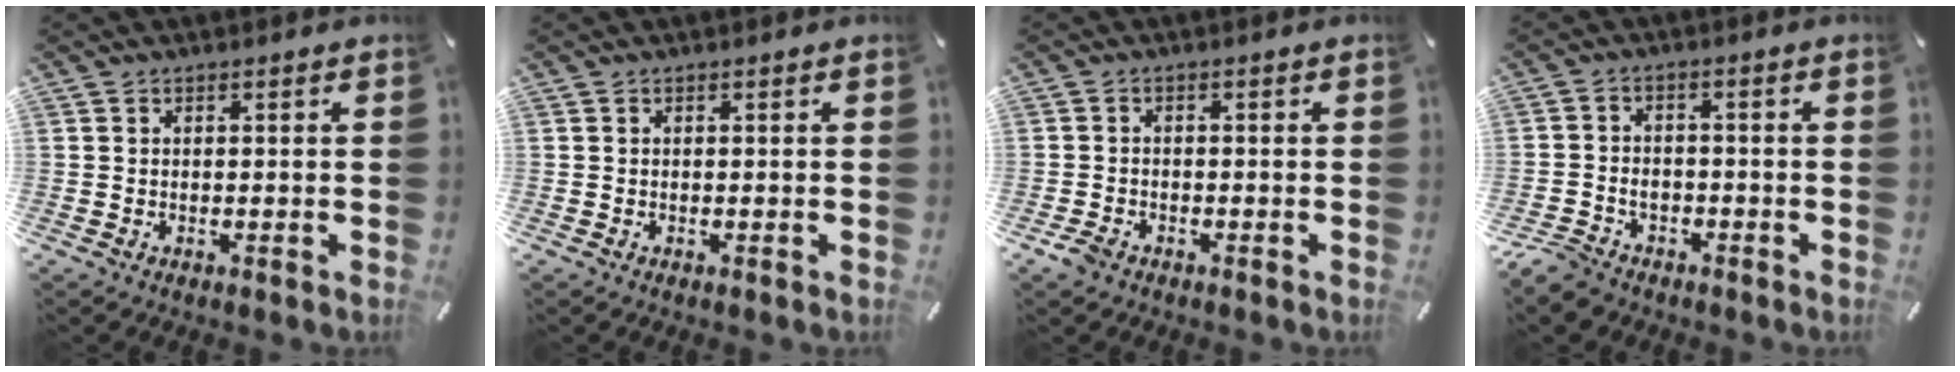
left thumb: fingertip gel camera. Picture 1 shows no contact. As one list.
[{"total": 0.0}, {"total": 2.4, "force": [-1.6, 1.5, 1.0], "torque": [-0.025, 0.005, -0.032]}, {"total": 4.7, "force": [-3.3, 3.1, 1.3], "torque": [-0.038, 0.011, -0.067]}]